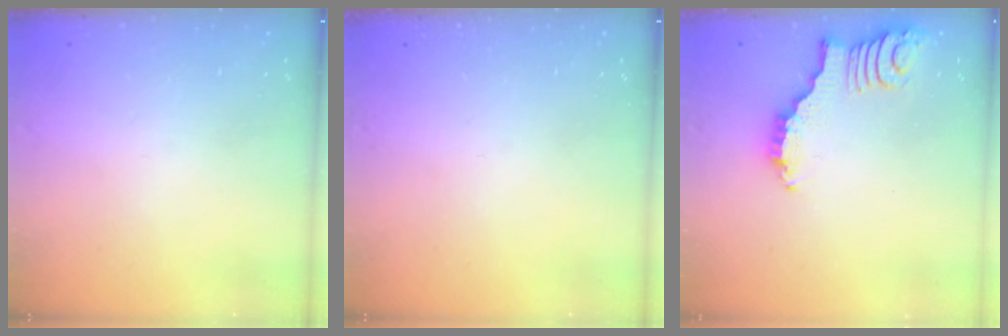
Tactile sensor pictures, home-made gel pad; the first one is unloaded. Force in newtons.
{"total": 0.0}
{"total": 2.9, "press": 2.9, "slide": 0.4}